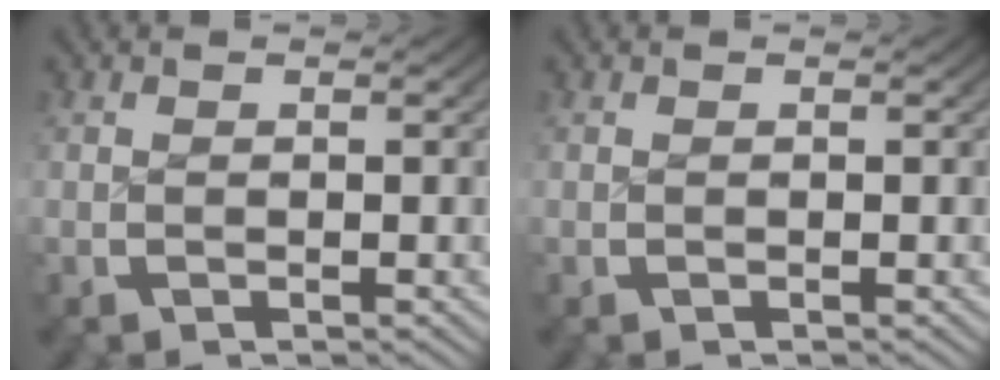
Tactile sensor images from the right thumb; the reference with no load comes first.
{"total": 0.0}